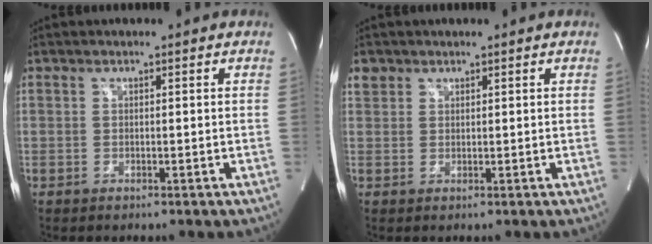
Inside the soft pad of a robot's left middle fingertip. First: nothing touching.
{"total": 1.8, "force": [1.2, 1.3, 0.1], "torque": [0.004, 0.007, 0.020]}